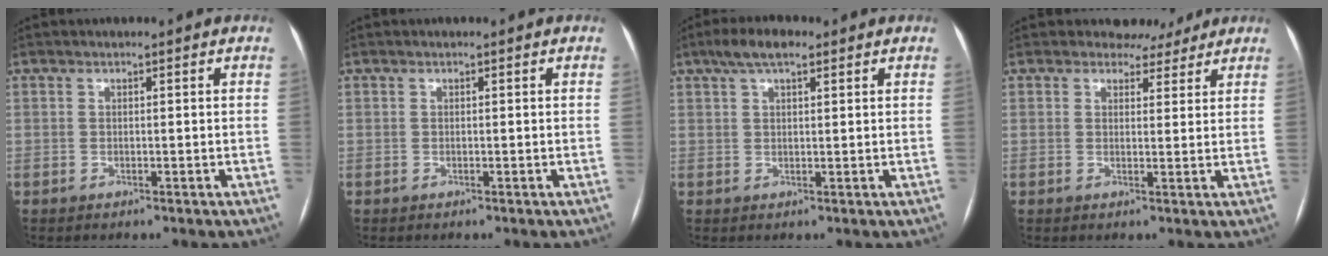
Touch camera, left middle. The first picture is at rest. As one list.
[{"total": 0.0}, {"total": 5.0, "force": [3.2, 1.6, 3.5], "torque": [-0.071, 0.021, 0.056]}, {"total": 3.9, "force": [3.4, 2.0, 0.1], "torque": [0.005, -0.001, 0.035]}]